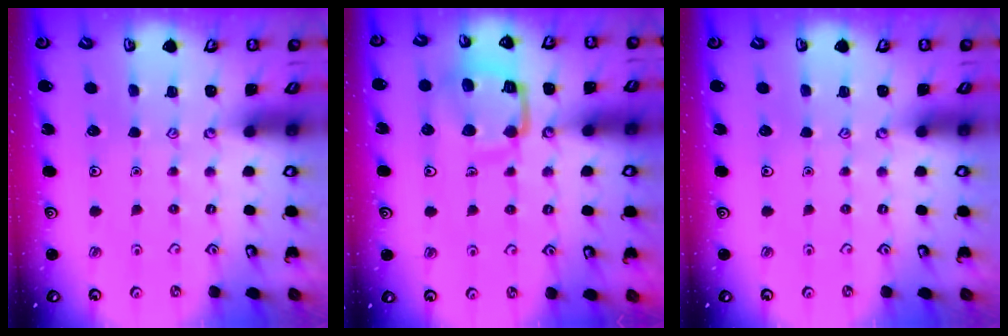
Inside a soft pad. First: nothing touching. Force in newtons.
{"total": 12.5, "press": 12.5, "slide": 1.3}
{"total": 0.0}